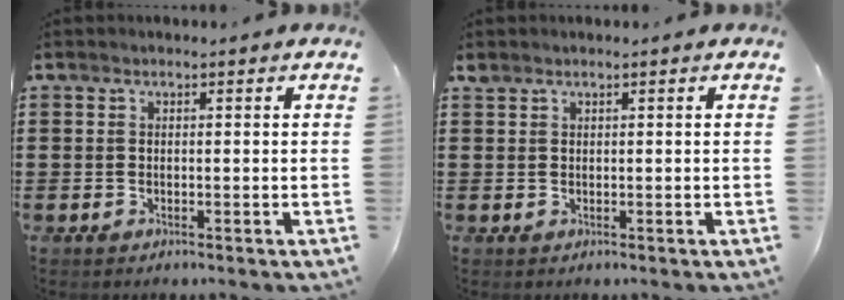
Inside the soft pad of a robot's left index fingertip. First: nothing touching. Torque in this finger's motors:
{"motor_torque": [-0.02, -0.01, -0.01, 0.00]}